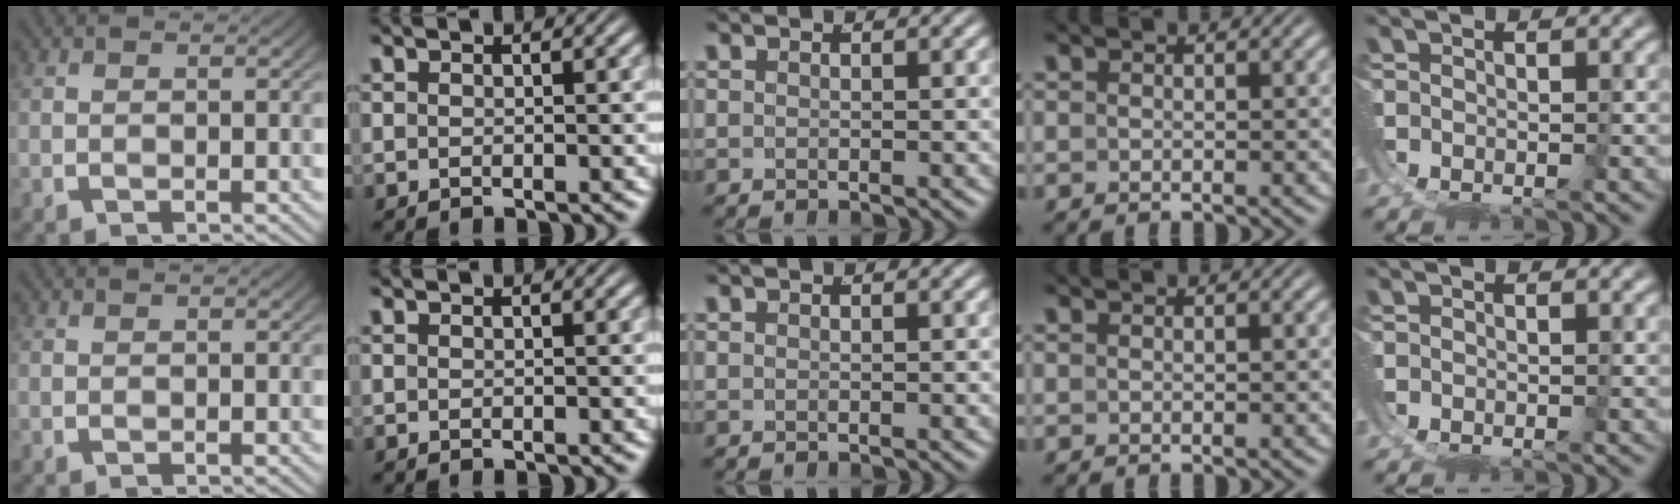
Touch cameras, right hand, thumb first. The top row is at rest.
{}